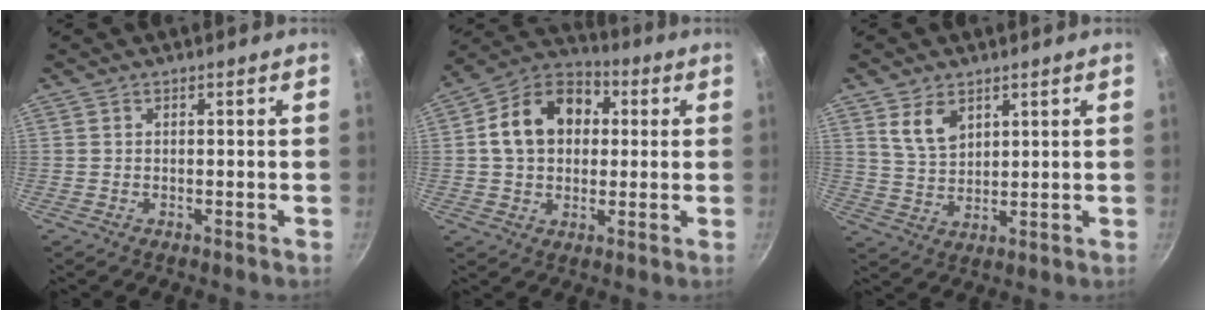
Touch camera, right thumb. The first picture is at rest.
{"total": 14.9, "force": [2.3, 11.4, 9.3], "torque": [-0.131, 0.031, 0.022]}
{"total": 6.5, "force": [3.4, 4.0, 3.8], "torque": [-0.056, -0.020, 0.071]}